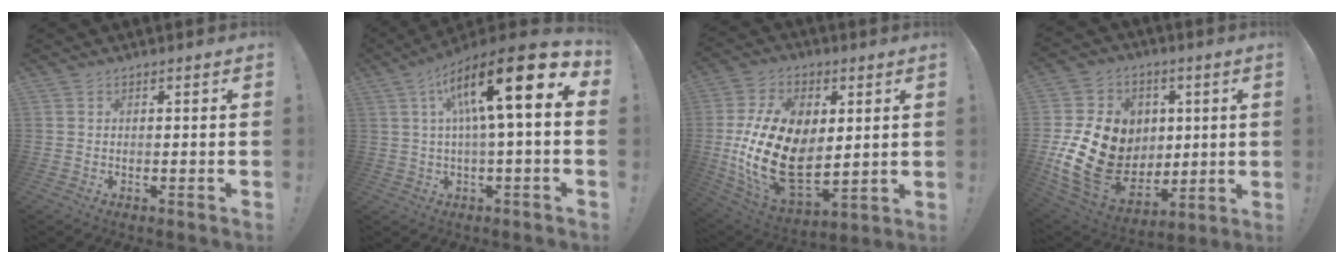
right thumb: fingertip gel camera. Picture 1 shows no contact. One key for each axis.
{"total": 20.2, "fx": 6.6, "fy": 4.3, "fz": 18.6, "tx": -0.288, "ty": -0.040, "tz": 0.100}
{"total": 25.2, "fx": 0.1, "fy": 16.8, "fz": 18.7, "tx": -0.375, "ty": -0.007, "tz": 0.022}
{"total": 22.9, "fx": -0.4, "fy": 18.3, "fz": 13.7, "tx": -0.265, "ty": -0.005, "tz": 0.042}